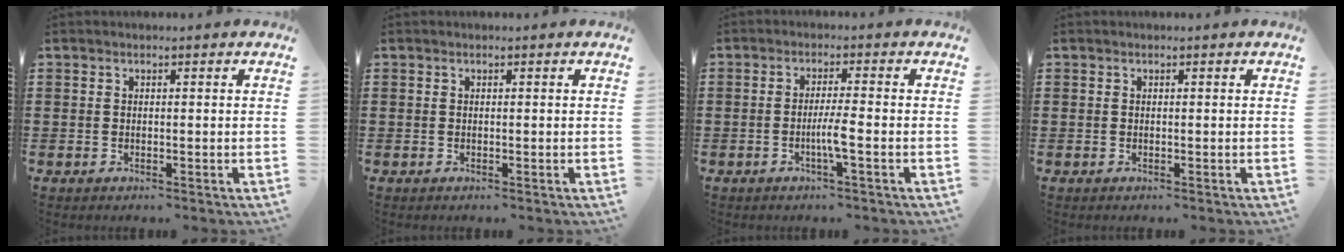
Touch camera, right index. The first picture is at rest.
{"total": 0.0}
{"total": 3.5, "force": [-1.2, -0.3, 3.3], "torque": [-0.065, -0.009, -0.027]}
{"total": 0.0}